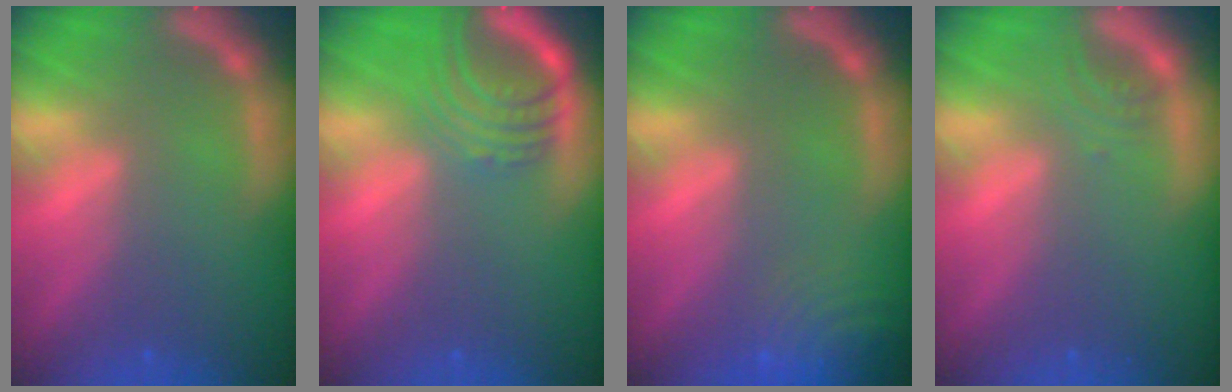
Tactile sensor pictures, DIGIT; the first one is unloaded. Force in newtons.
{"total": 6.1}
{"total": 7.5}
{"total": 1.4}